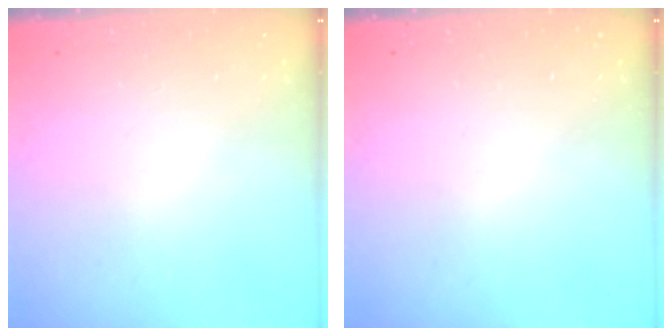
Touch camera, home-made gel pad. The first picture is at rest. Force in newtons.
{"total": 0.0}